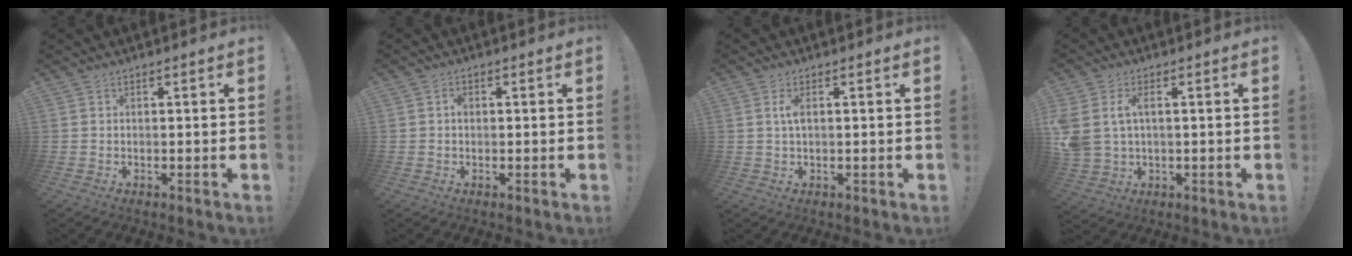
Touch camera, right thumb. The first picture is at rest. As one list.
[{"total": 1.6, "force": [-0.1, 1.2, 0.9], "torque": [-0.019, 0.007, -0.003]}, {"total": 2.6, "force": [0.4, 0.9, 2.4], "torque": [-0.041, 0.002, 0.002]}, {"total": 7.4, "force": [2.0, 5.1, 4.9], "torque": [-0.098, -0.002, 0.040]}]